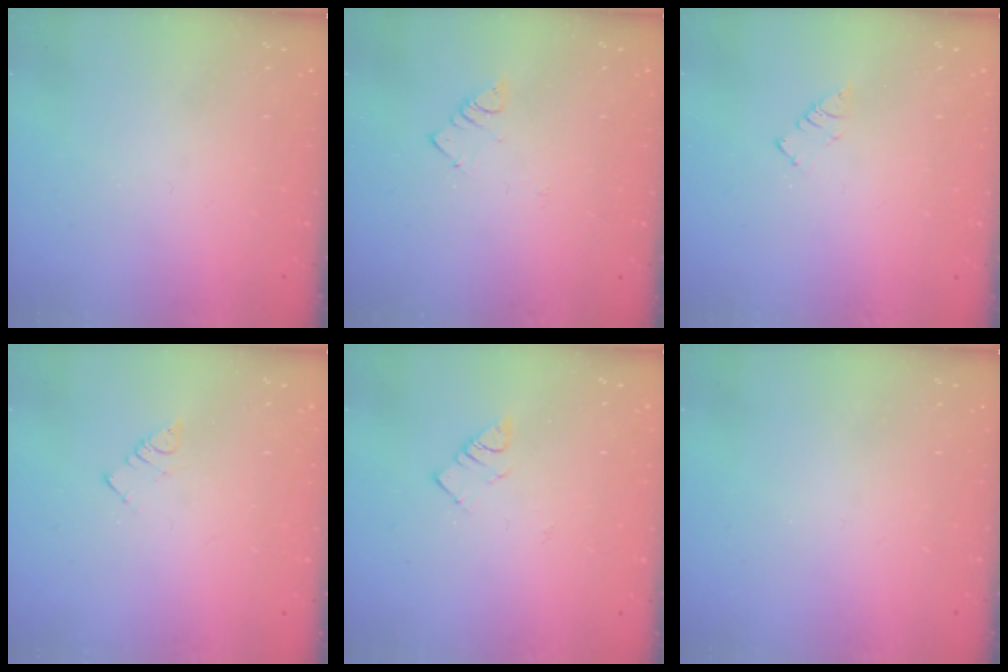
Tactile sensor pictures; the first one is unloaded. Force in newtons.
{"total": 3.2, "press": 3.2, "slide": 0.3}
{"total": 2.9, "press": 2.9, "slide": 0.4}
{"total": 2.5, "press": 2.5, "slide": 0.1}
{"total": 3.6, "press": 3.5, "slide": 0.5}
{"total": 0.0}